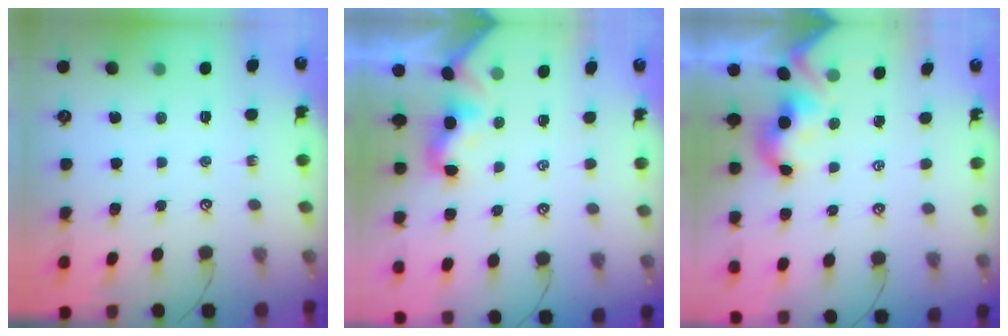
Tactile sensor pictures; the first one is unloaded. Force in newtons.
{"total": 1.9, "press": 1.8, "slide": 0.6}
{"total": 2.0, "press": 1.9, "slide": 0.8}